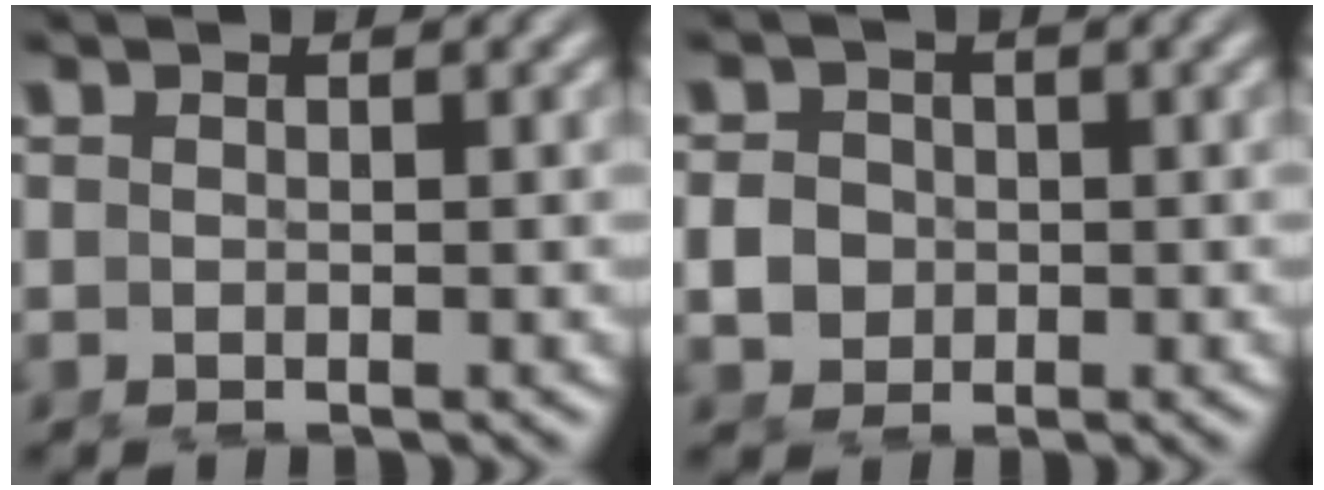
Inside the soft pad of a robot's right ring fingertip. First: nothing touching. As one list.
[{"total": 2.0, "force": [-0.2, 1.9, 0.7], "torque": [-0.018, -0.007, 0.003]}]